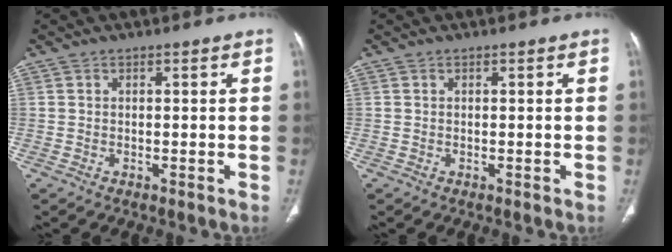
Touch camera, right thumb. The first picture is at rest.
{"total": 0.0}